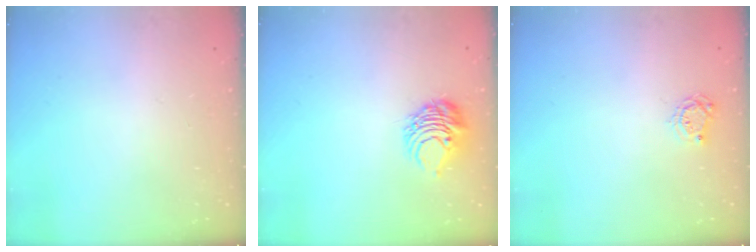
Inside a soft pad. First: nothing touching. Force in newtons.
{"total": 8.2, "press": 8.2, "slide": 0.8}
{"total": 5.0, "press": 4.9, "slide": 0.5}